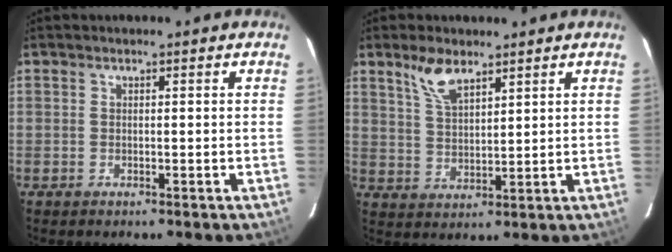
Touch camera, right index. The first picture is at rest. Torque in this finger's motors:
{"motor_torque": [0.63, 0.52, 0.13, 0.07]}